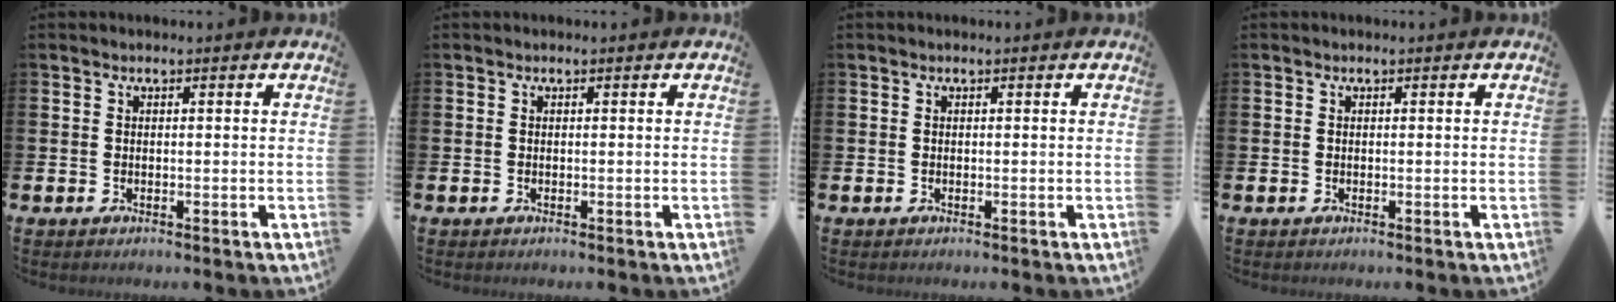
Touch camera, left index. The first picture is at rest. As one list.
[{"total": 0.0}, {"total": 0.0}, {"total": 0.0}]